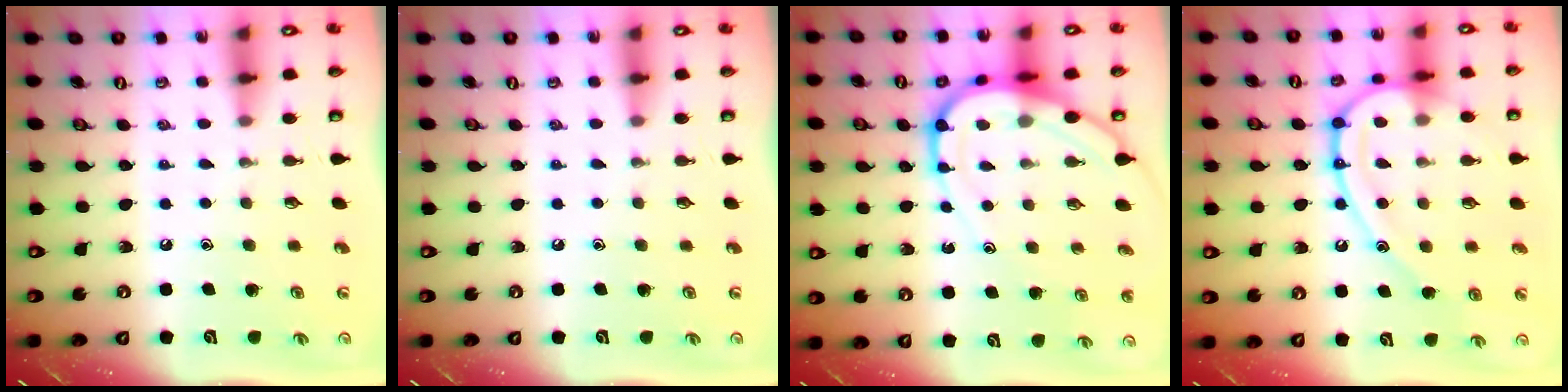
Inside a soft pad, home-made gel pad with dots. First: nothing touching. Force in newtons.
{"total": 0.0}
{"total": 12.5, "press": 12.4, "slide": 1.3}
{"total": 17.3, "press": 17.2, "slide": 1.7}